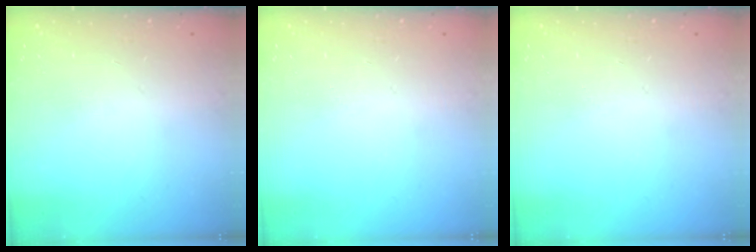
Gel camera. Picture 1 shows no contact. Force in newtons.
{"total": 0.0}
{"total": 0.0}